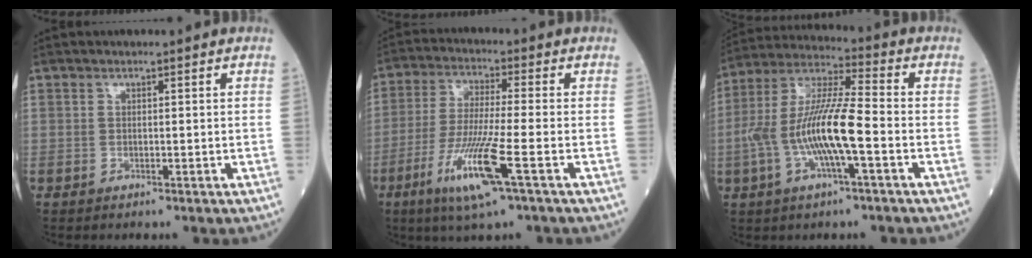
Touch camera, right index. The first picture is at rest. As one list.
[{"total": 11.2, "force": [-4.9, -0.2, 10.1], "torque": [-0.208, -0.024, -0.096]}, {"total": 13.2, "force": [-3.1, 1.8, 12.7], "torque": [-0.260, 0.011, -0.061]}]